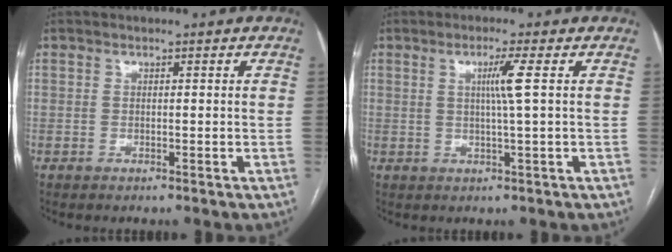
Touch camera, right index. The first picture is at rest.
{"total": 3.7, "force": [0.8, -1.0, 3.4], "torque": [-0.065, -0.002, 0.014]}